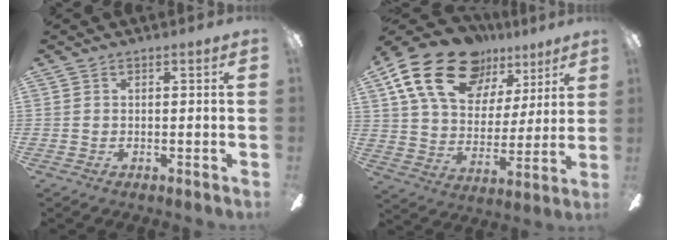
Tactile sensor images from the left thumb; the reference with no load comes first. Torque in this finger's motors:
{"motor_torque": [0.48, 0.62, 1.57, -1.20, 0.43]}